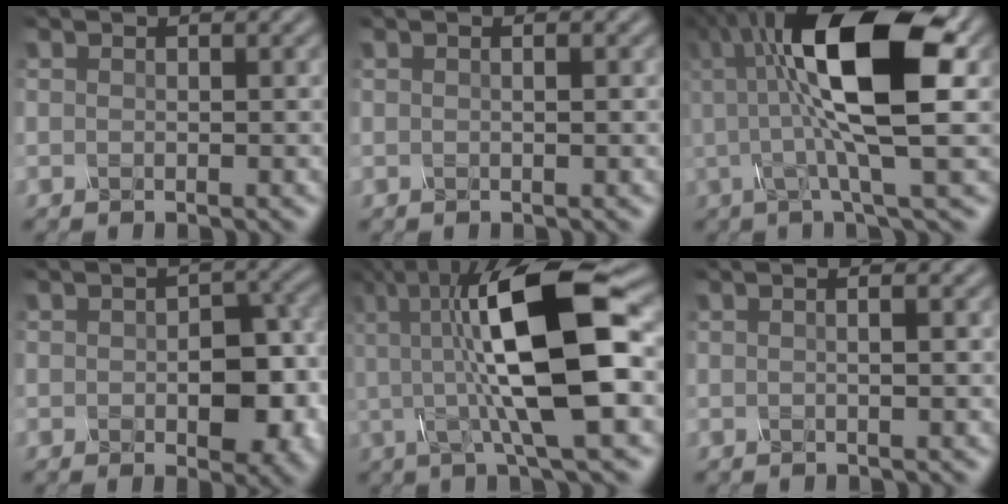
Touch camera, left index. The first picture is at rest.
{"total": 1.5, "force": [0.5, 0.7, 1.2], "torque": [-0.001, -0.002, -0.006]}
{"total": 12.0, "force": [2.5, 2.9, 11.4], "torque": [-0.183, 0.013, 0.045]}
{"total": 6.1, "force": [-1.0, 3.3, 5.0], "torque": [-0.061, -0.001, -0.010]}
{"total": 11.8, "force": [1.4, 3.0, 11.3], "torque": [-0.184, 0.013, 0.023]}
{"total": 2.5, "force": [0.7, 1.2, 2.0], "torque": [0.002, 0.008, -0.014]}